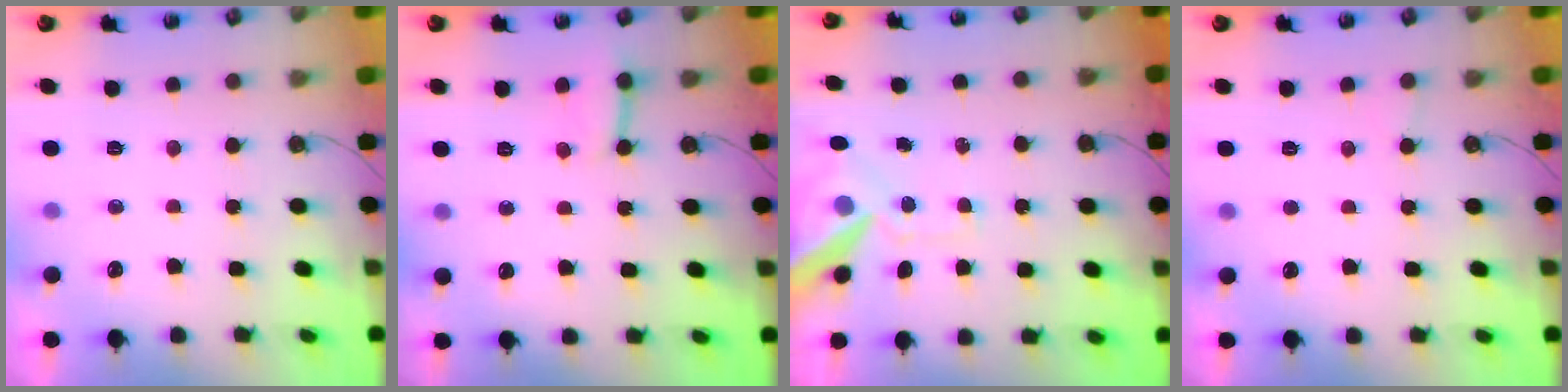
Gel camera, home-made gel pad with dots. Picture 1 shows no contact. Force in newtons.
{"total": 3.3, "press": 3.3, "slide": 0.5}
{"total": 13.1, "press": 13.0, "slide": 1.8}
{"total": 4.1, "press": 4.1, "slide": 0.4}